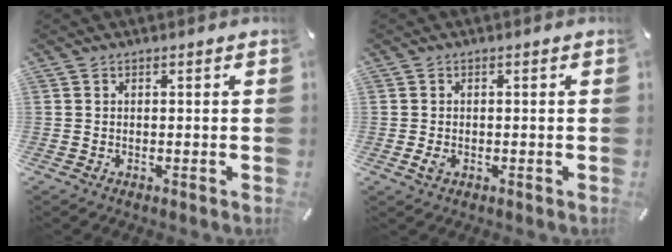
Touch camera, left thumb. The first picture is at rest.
{"total": 1.9, "force": [-0.6, 1.2, 1.3], "torque": [-0.030, -0.002, -0.010]}